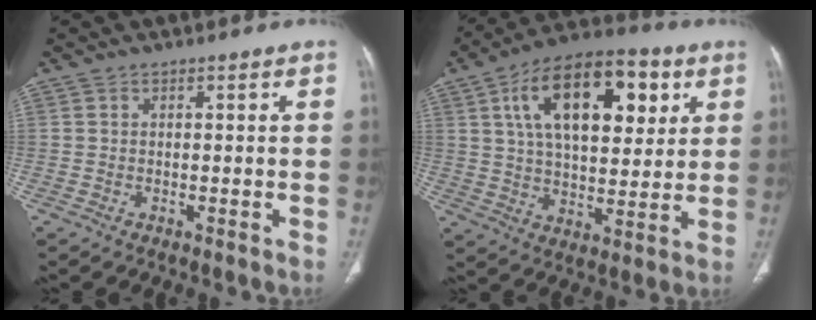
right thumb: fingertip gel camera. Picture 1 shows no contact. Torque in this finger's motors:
{"motor_torque": [0.32, 4.69, 1.86, 0.24, 0.58]}